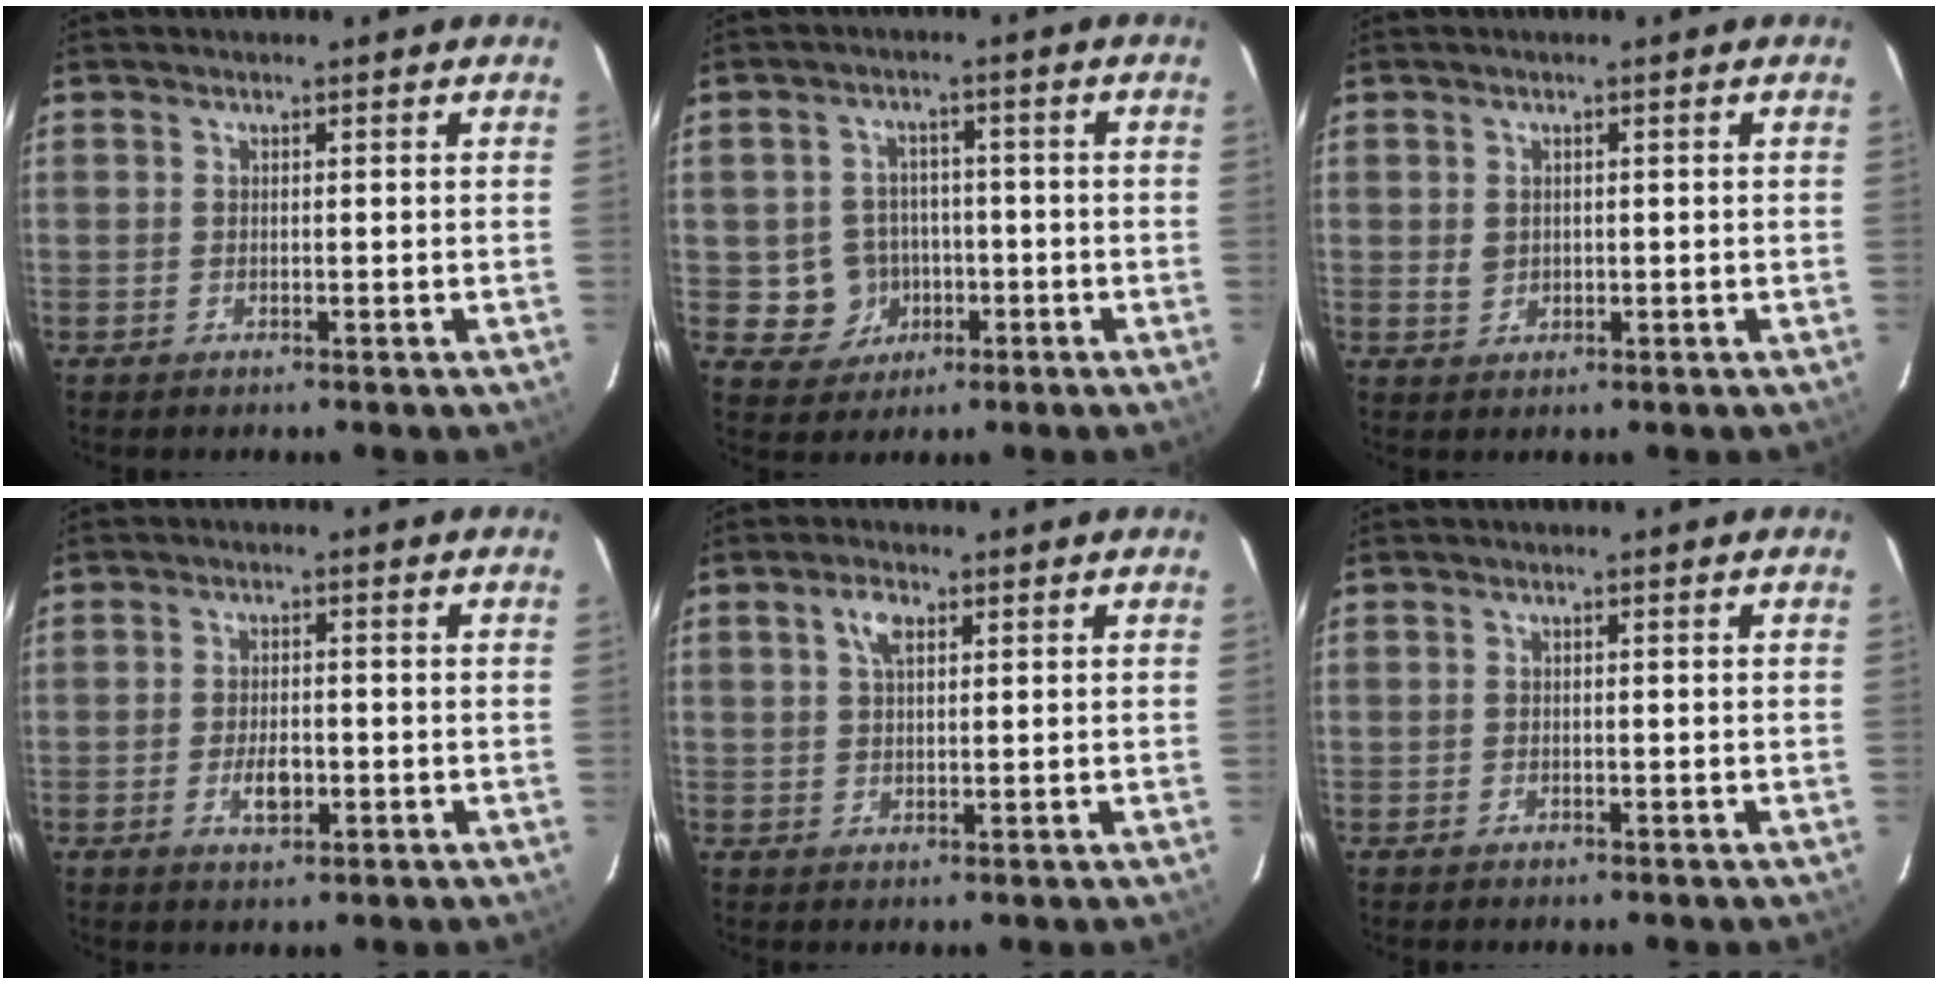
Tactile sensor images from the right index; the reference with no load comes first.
{"total": 7.1, "force": [-1.7, 6.7, 1.3], "torque": [-0.048, 0.021, -0.009]}
{"total": 2.1, "force": [0.3, 1.9, 0.8], "torque": [-0.013, 0.002, 0.010]}
{"total": 4.2, "force": [-1.4, 2.1, 3.3], "torque": [-0.065, -0.003, -0.021]}
{"total": 3.3, "force": [1.4, 1.6, 2.5], "torque": [-0.048, 0.009, 0.025]}
{"total": 0.9, "force": [-0.6, 0.7, 0.1], "torque": [-0.002, 0.002, -0.009]}